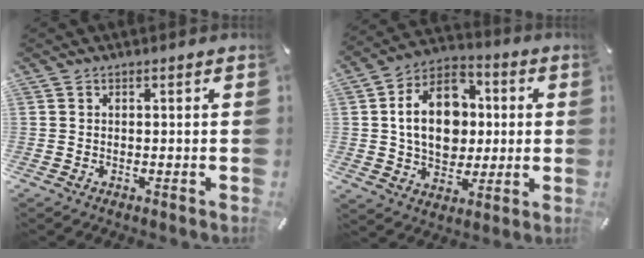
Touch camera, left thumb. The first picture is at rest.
{"total": 15.6, "force": [0.8, 12.3, 9.5], "torque": [-0.175, 0.012, 0.016]}